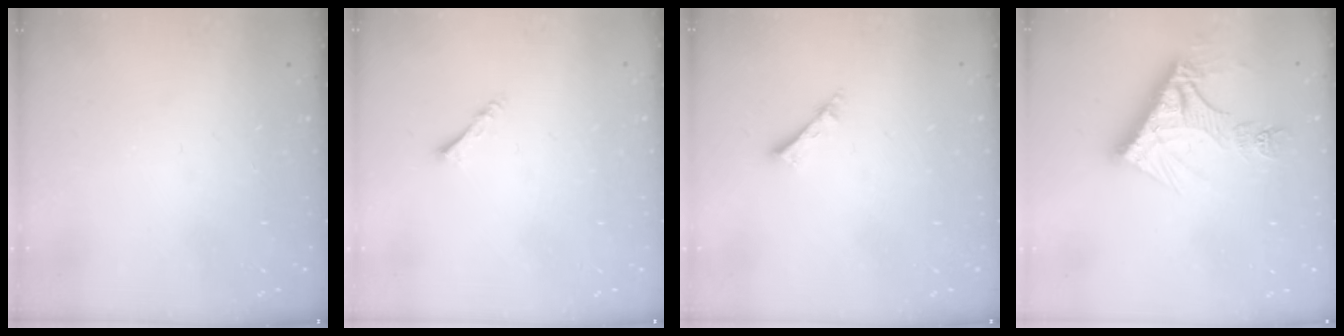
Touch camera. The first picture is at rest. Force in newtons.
{"total": 1.8, "press": 1.8, "slide": 0.1}
{"total": 2.5, "press": 2.5, "slide": 0.1}
{"total": 12.7, "press": 12.6, "slide": 1.1}